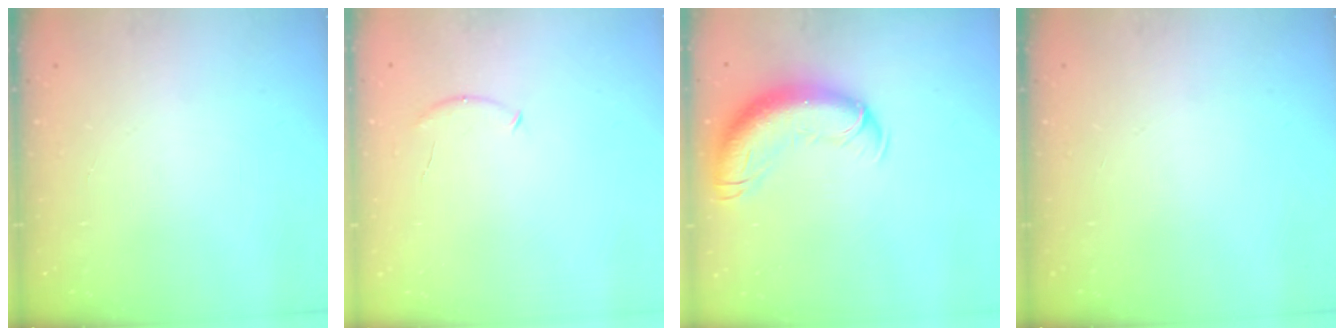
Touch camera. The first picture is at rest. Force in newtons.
{"total": 5.8, "press": 5.7, "slide": 1.2}
{"total": 15.2, "press": 14.8, "slide": 3.6}
{"total": 0.0}